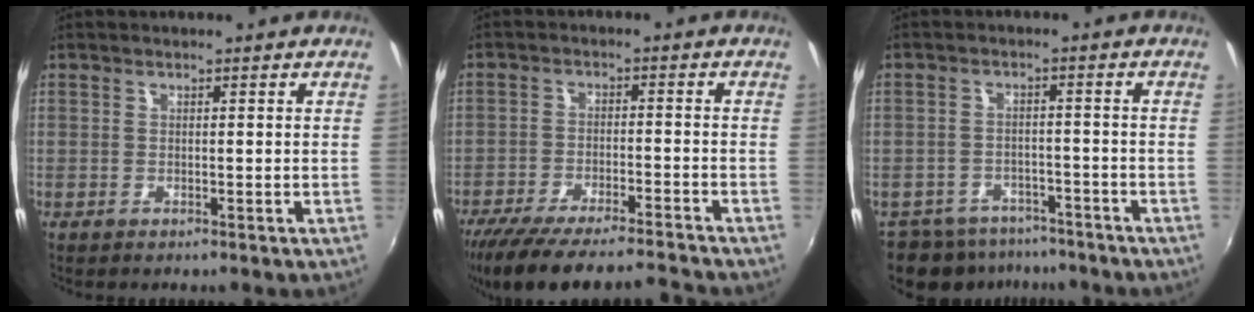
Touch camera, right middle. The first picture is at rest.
{"total": 16.5, "force": [-14.9, 1.4, 7.0], "torque": [-0.145, -0.022, -0.240]}
{"total": 12.1, "force": [-9.8, 6.2, 3.7], "torque": [-0.099, -0.005, -0.139]}